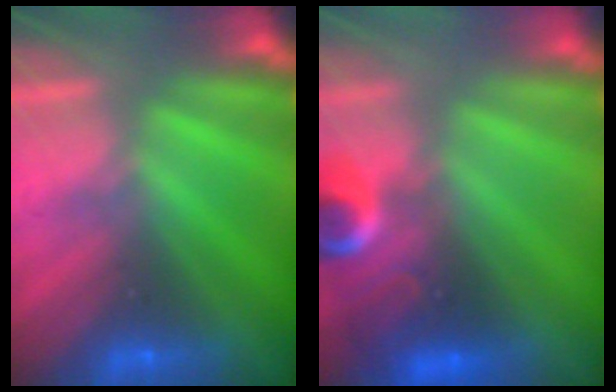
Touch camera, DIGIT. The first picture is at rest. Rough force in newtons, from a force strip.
{"total": 5.9}